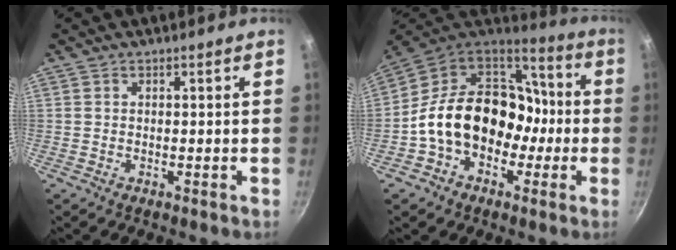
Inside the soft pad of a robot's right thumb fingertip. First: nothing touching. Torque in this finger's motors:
{"motor_torque": [2.54, 2.43, 1.64, -1.14, 0.27]}